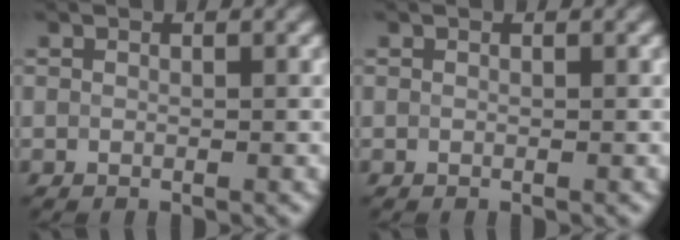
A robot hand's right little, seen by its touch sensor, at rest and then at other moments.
{"total": 0.0}